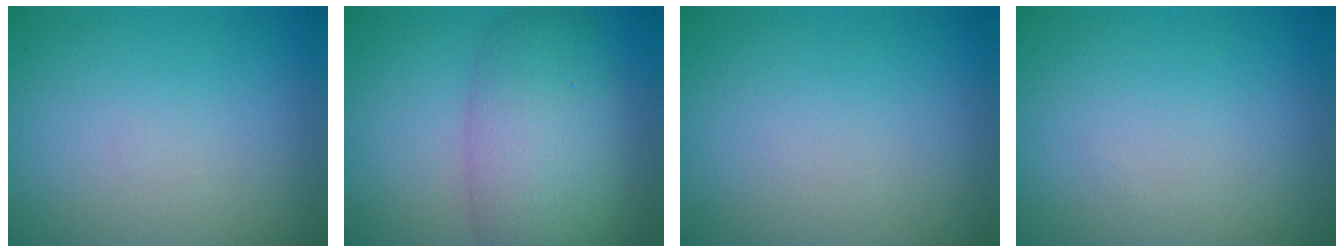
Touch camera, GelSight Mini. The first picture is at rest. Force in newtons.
{"total": 7.2, "press": 7.2, "slide": 0.4}
{"total": 0.0}
{"total": 0.0}